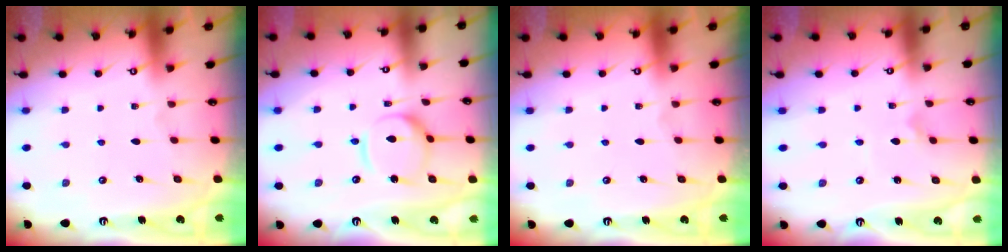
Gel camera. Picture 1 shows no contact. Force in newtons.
{"total": 10.2, "press": 10.2, "slide": 1.0}
{"total": 0.0}
{"total": 2.0, "press": 2.0, "slide": 0.3}